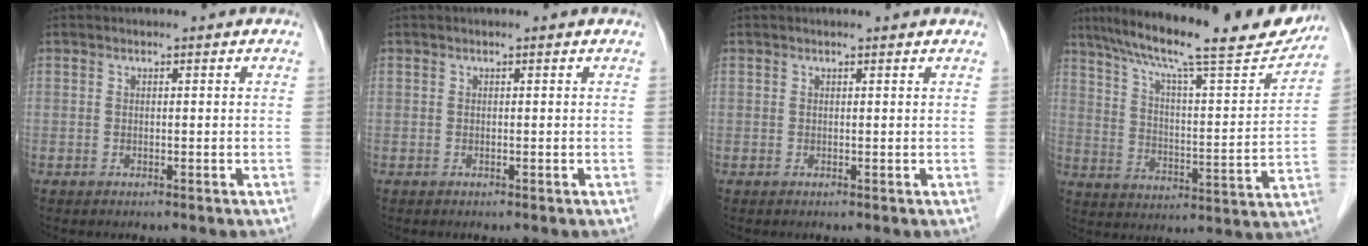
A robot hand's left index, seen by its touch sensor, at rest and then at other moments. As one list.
[{"total": 0.0}, {"total": 1.0, "force": [0.9, 0.0, 0.3], "torque": [-0.012, 0.001, 0.009]}, {"total": 23.0, "force": [19.5, 2.5, 11.9], "torque": [-0.198, -0.010, 0.275]}]